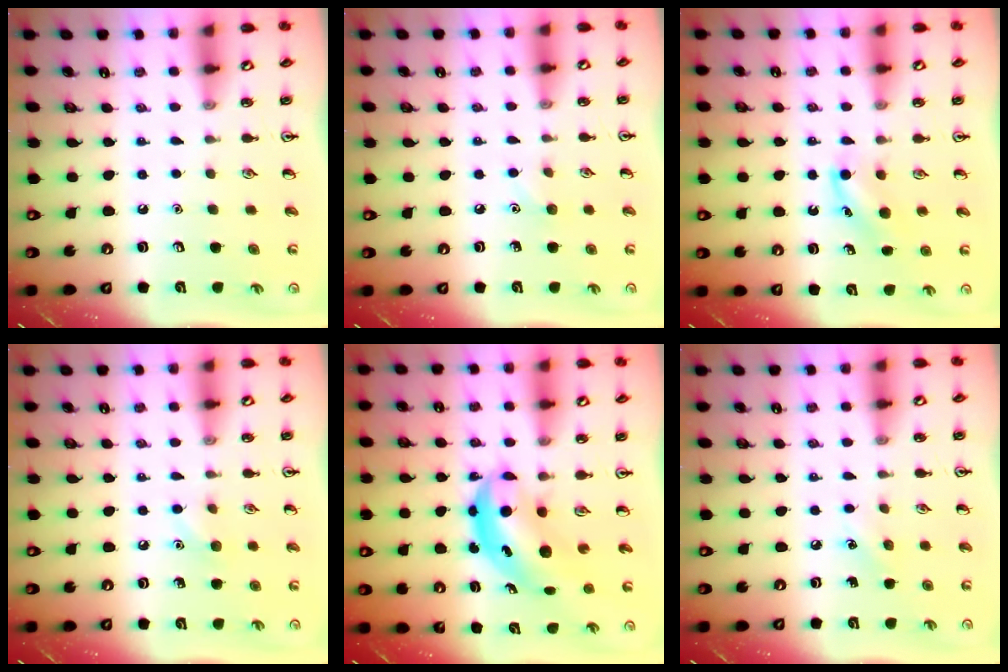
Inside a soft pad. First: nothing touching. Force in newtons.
{"total": 3.8, "press": 3.6, "slide": 1.3}
{"total": 4.6, "press": 4.4, "slide": 1.3}
{"total": 5.8, "press": 5.5, "slide": 1.7}
{"total": 6.1, "press": 5.9, "slide": 1.6}
{"total": 4.3, "press": 4.0, "slide": 1.5}